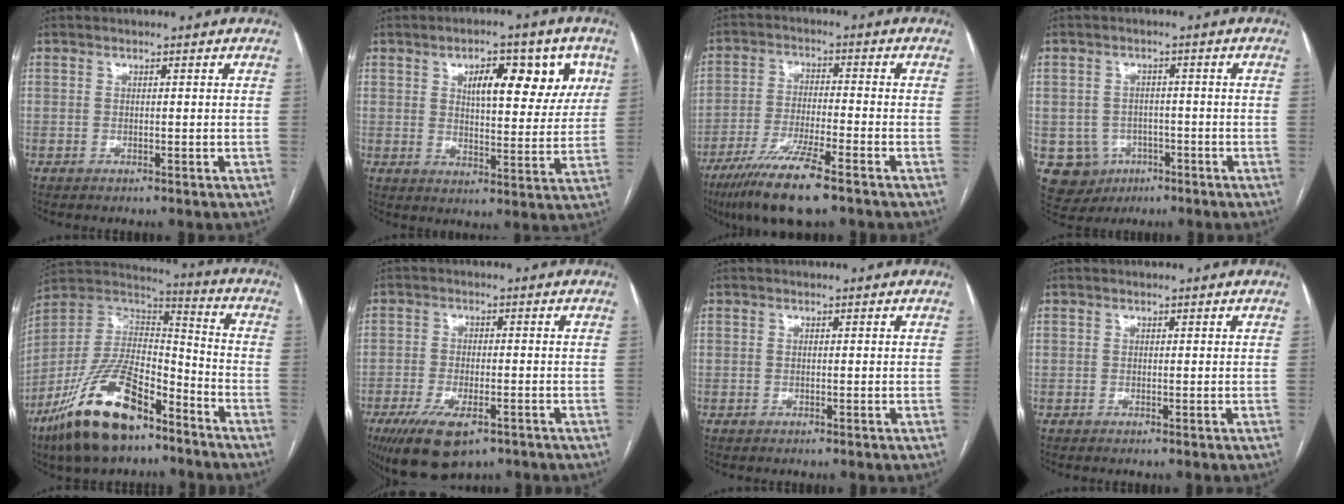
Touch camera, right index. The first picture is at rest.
{"total": 11.1, "force": [4.8, 4.7, 8.9], "torque": [-0.117, 0.017, 0.072]}
{"total": 10.7, "force": [-7.2, 0.8, 7.9], "torque": [-0.151, -0.029, -0.130]}
{"total": 6.9, "force": [-2.4, 6.4, 1.3], "torque": [-0.027, 0.009, -0.024]}
{"total": 19.8, "force": [-12.7, 7.1, 13.4], "torque": [-0.281, 0.003, -0.232]}
{"total": 9.6, "force": [-5.9, 3.7, 6.6], "torque": [-0.116, -0.015, -0.093]}
{"total": 0.0}
{"total": 0.0}